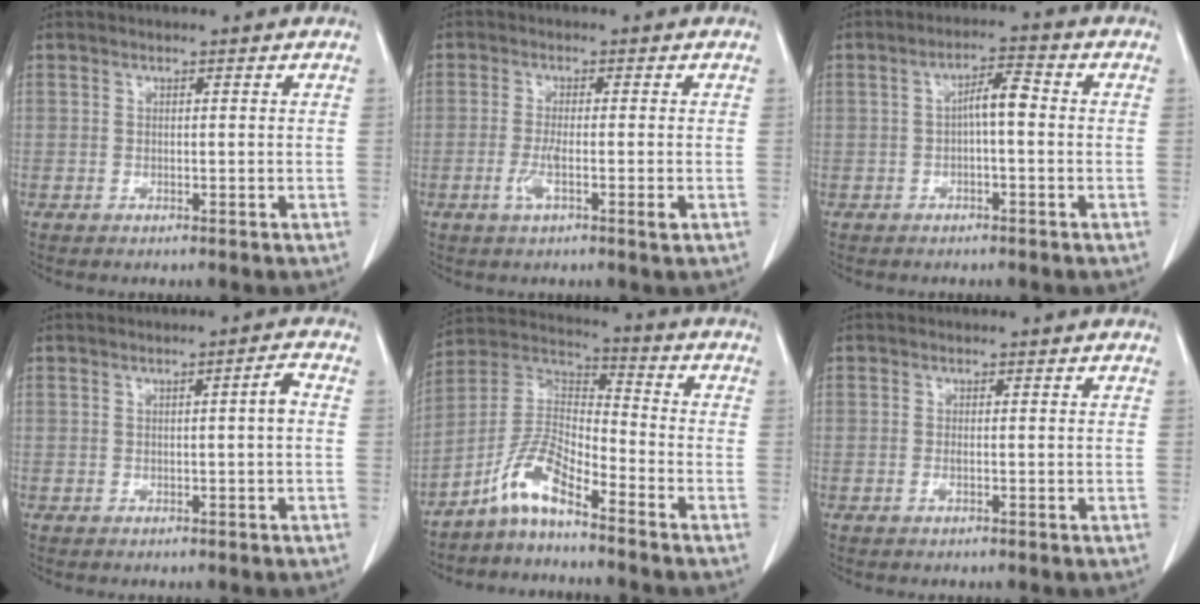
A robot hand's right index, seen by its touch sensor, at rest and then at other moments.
{"total": 4.2, "force": [-1.6, 0.2, 3.9], "torque": [-0.073, -0.008, -0.029]}
{"total": 4.1, "force": [-0.2, 0.9, 4.0], "torque": [-0.067, 0.015, -0.004]}
{"total": 2.1, "force": [0.0, -0.1, 2.0], "torque": [-0.031, 0.003, 0.001]}
{"total": 8.3, "force": [-6.2, 1.4, 5.4], "torque": [-0.122, 0.017, -0.125]}
{"total": 0.6, "force": [-0.3, -0.1, 0.5], "torque": [-0.011, -0.001, -0.006]}